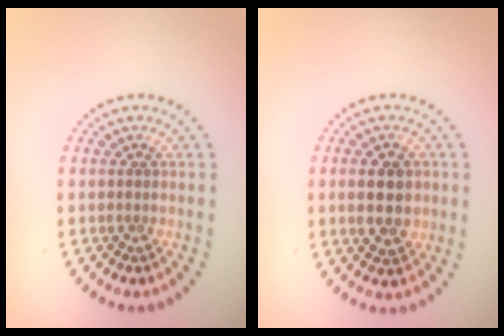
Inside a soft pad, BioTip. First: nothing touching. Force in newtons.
{"total": 4.1, "press": 4.1, "slide": 0.3}